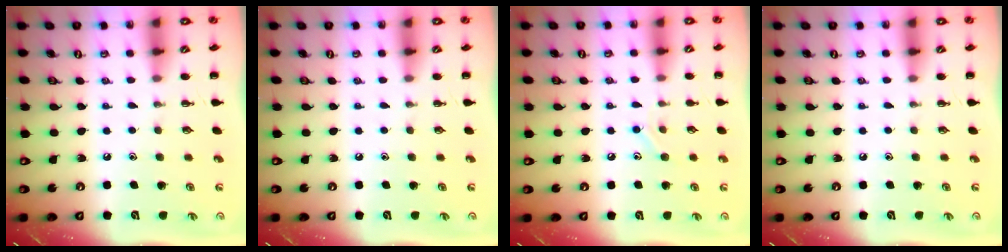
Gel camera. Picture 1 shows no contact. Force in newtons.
{"total": 0.0}
{"total": 7.6, "press": 7.4, "slide": 1.9}
{"total": 0.0}